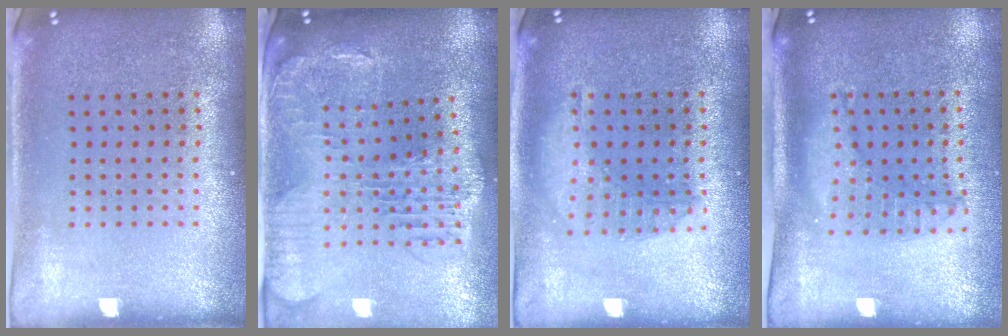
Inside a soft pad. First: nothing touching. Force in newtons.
{"total": 1.9, "press": 1.8, "slide": 0.7}
{"total": 1.4, "press": 1.3, "slide": 0.3}
{"total": 1.2, "press": 1.2, "slide": 0.2}